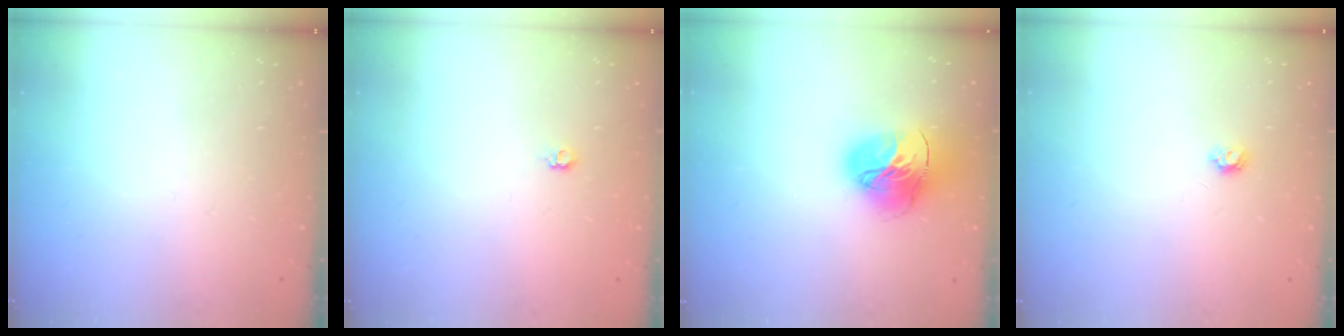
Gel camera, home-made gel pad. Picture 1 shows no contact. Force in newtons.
{"total": 3.5, "press": 3.5, "slide": 0.4}
{"total": 16.9, "press": 16.8, "slide": 1.7}
{"total": 3.9, "press": 3.8, "slide": 0.7}